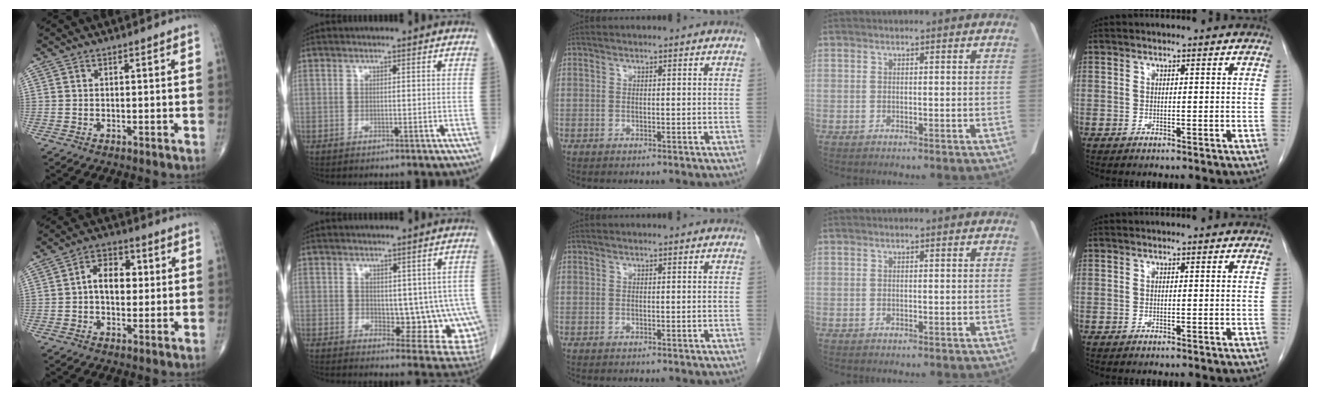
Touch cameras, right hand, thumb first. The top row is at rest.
{"thumb": {"total": 7.7, "force": [0.6, 5.1, 5.7], "torque": [-0.071, 0.017, 0.003]}, "index": {"total": 10.3, "force": [-0.7, 5.6, 8.7], "torque": [-0.083, 0.001, 0.003]}}